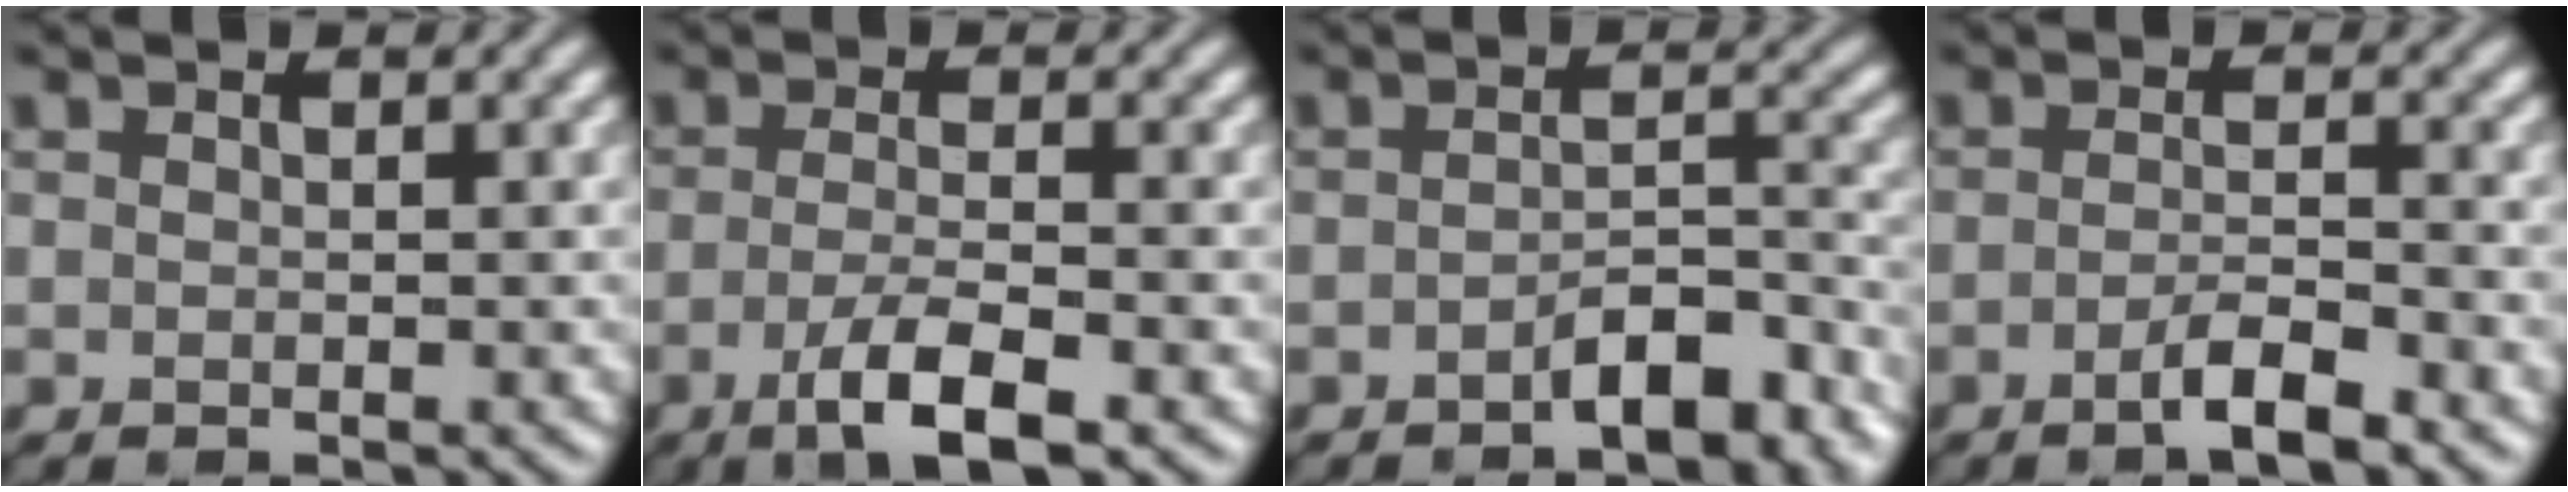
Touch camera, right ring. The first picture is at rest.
{"total": 4.6, "force": [-2.2, 1.1, 3.9], "torque": [-0.071, -0.002, -0.044]}
{"total": 4.5, "force": [-3.0, 1.6, 3.0], "torque": [-0.039, 0.009, -0.048]}
{"total": 3.2, "force": [-1.8, 0.6, 2.6], "torque": [-0.041, 0.006, -0.038]}